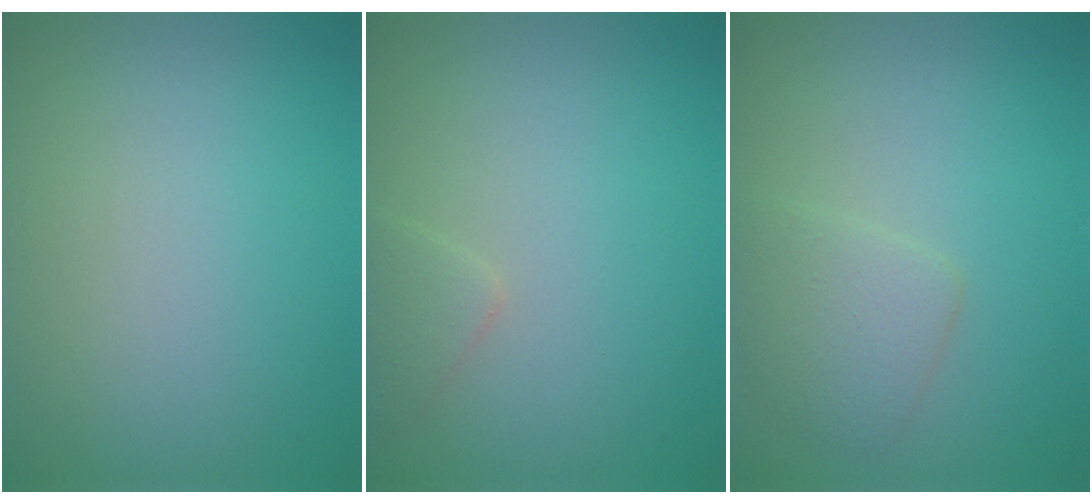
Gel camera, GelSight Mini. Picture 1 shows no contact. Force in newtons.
{"total": 1.3, "press": 1.3, "slide": 0.1}
{"total": 2.5, "press": 2.5, "slide": 0.2}